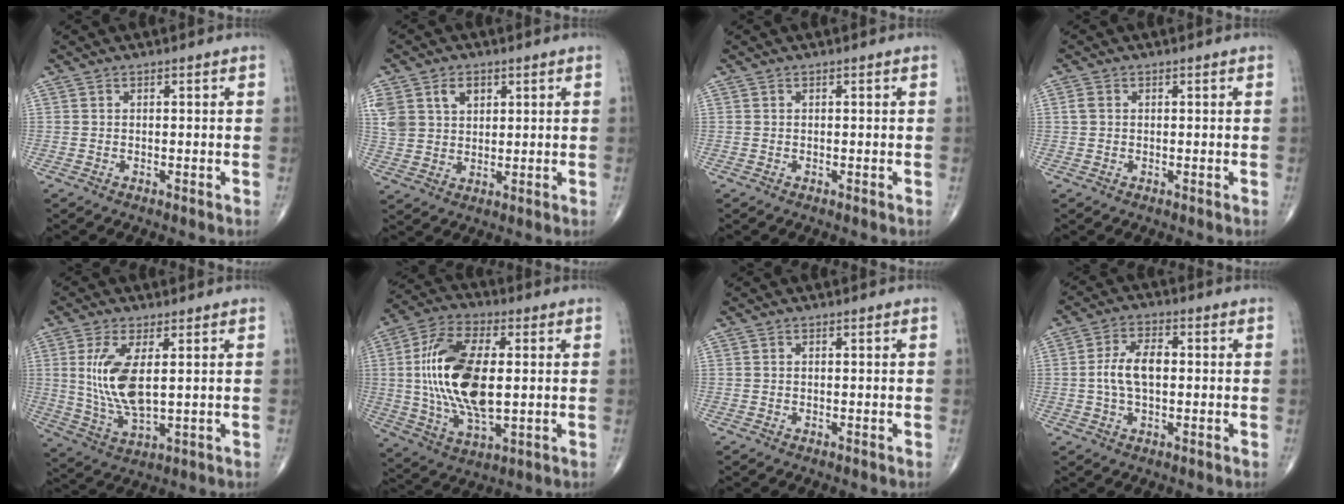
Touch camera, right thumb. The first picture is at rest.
{"total": 10.0, "force": [4.1, 7.4, 5.3], "torque": [-0.104, -0.001, 0.084]}
{"total": 0.0}
{"total": 1.4, "force": [0.2, 1.2, 0.8], "torque": [-0.019, 0.005, 0.005]}
{"total": 10.9, "force": [1.9, 4.3, 9.8], "torque": [-0.210, -0.018, 0.048]}
{"total": 19.3, "force": [1.2, 9.3, 16.9], "torque": [-0.333, -0.004, 0.024]}
{"total": 0.0}
{"total": 7.2, "force": [0.0, 3.8, 6.1], "torque": [-0.121, 0.015, -0.006]}